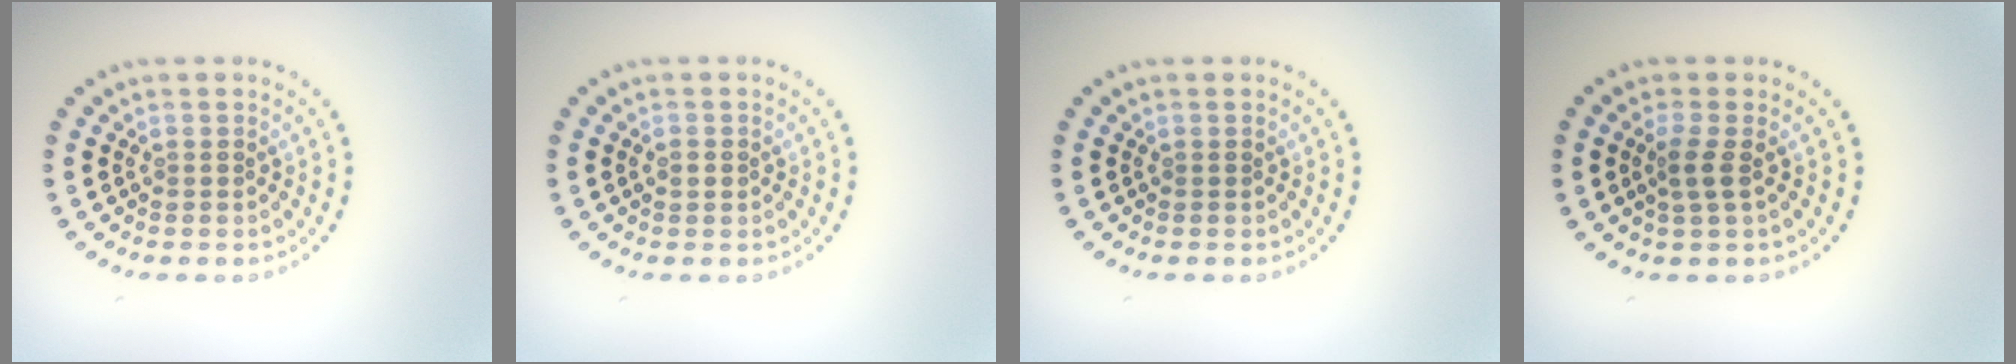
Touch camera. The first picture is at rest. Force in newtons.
{"total": 1.1, "press": 1.1, "slide": 0.2}
{"total": 0.0}
{"total": 1.6, "press": 1.3, "slide": 1.0}